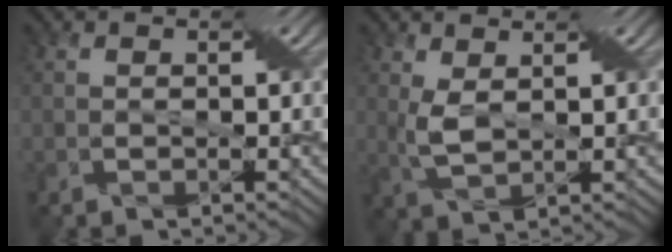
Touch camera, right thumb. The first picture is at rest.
{"total": 3.3, "force": [1.1, 1.3, 2.8], "torque": [-0.070, 0.000, 0.030]}